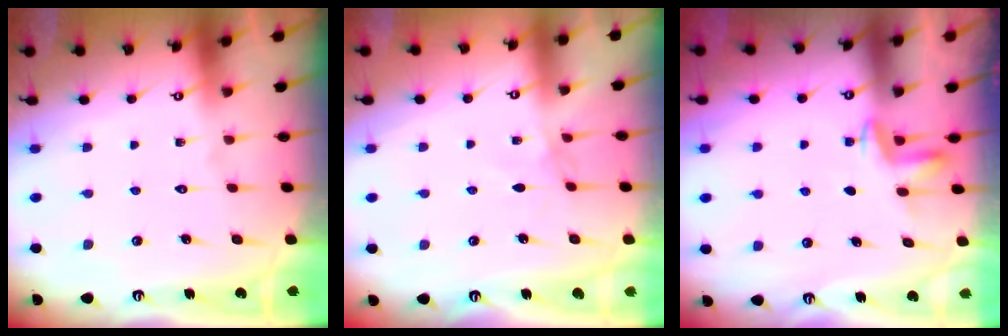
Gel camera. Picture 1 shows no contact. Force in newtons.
{"total": 1.7, "press": 1.6, "slide": 0.4}
{"total": 3.2, "press": 3.2, "slide": 0.5}